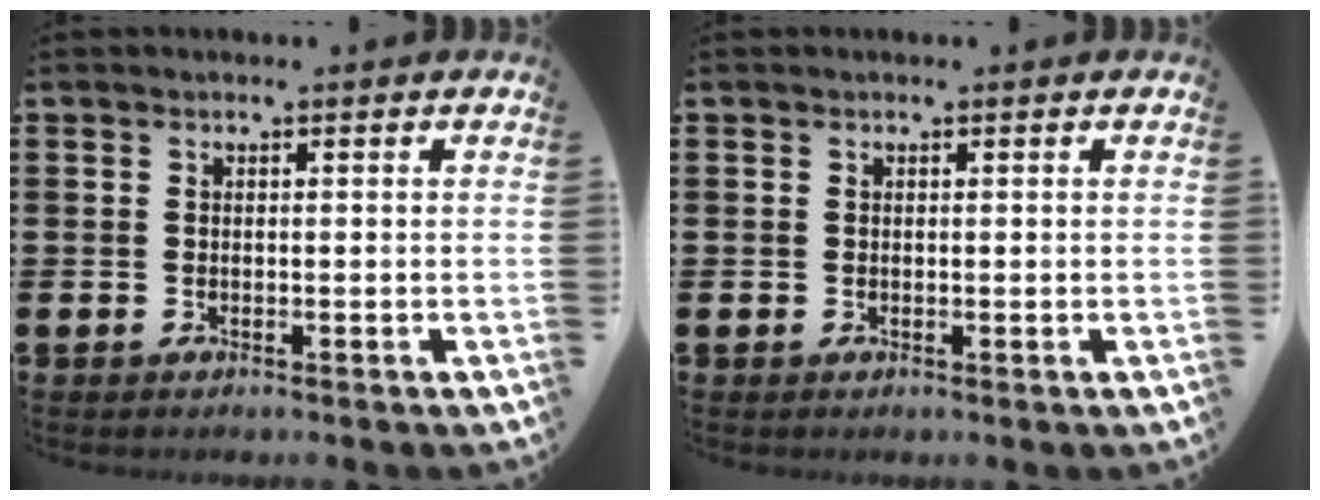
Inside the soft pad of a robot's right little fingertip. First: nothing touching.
{"total": 0.0}